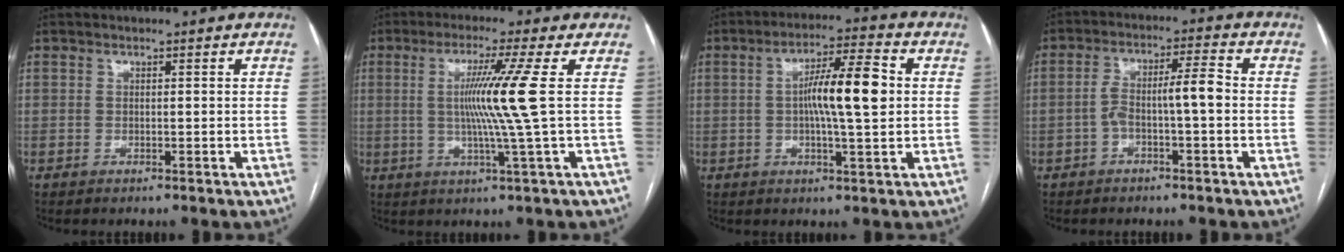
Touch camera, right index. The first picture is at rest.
{"total": 8.8, "force": [0.8, -2.6, 8.3], "torque": [-0.158, -0.005, 0.022]}
{"total": 9.9, "force": [0.6, 1.0, 9.9], "torque": [-0.168, 0.014, 0.008]}
{"total": 6.1, "force": [-1.2, 0.9, 5.9], "torque": [-0.109, 0.028, -0.020]}